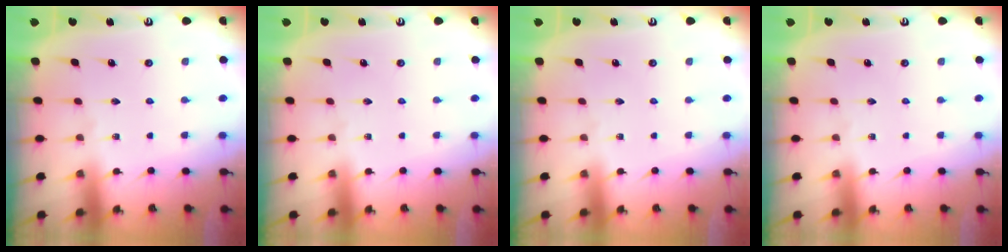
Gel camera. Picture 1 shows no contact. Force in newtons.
{"total": 0.0}
{"total": 0.0}
{"total": 0.0}